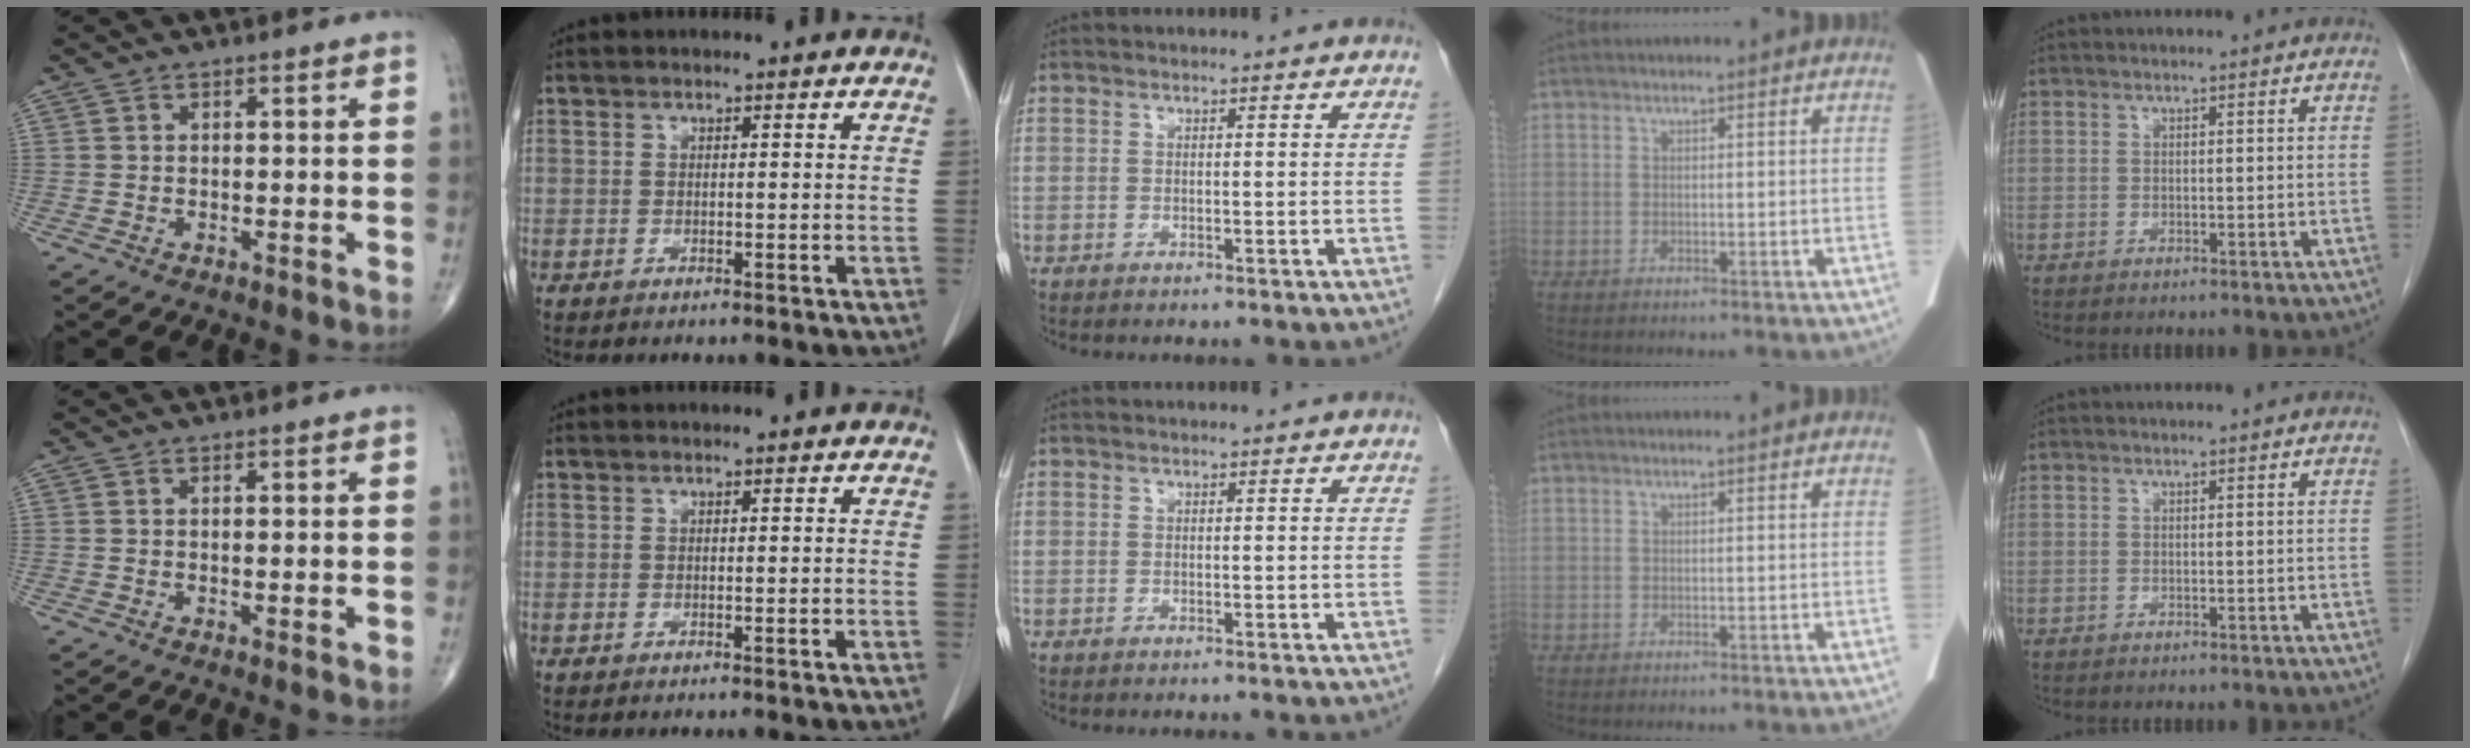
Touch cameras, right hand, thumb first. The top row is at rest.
{"thumb": {"total": 0.7, "force": [0.1, 0.1, 0.7], "torque": [-0.017, -0.004, 0.003]}}